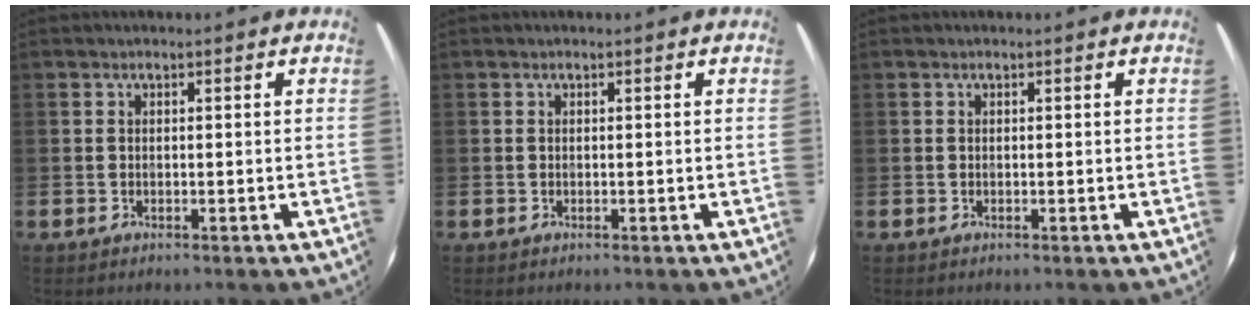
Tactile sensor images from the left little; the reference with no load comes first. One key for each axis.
{"total": 0.0}
{"total": 0.0}